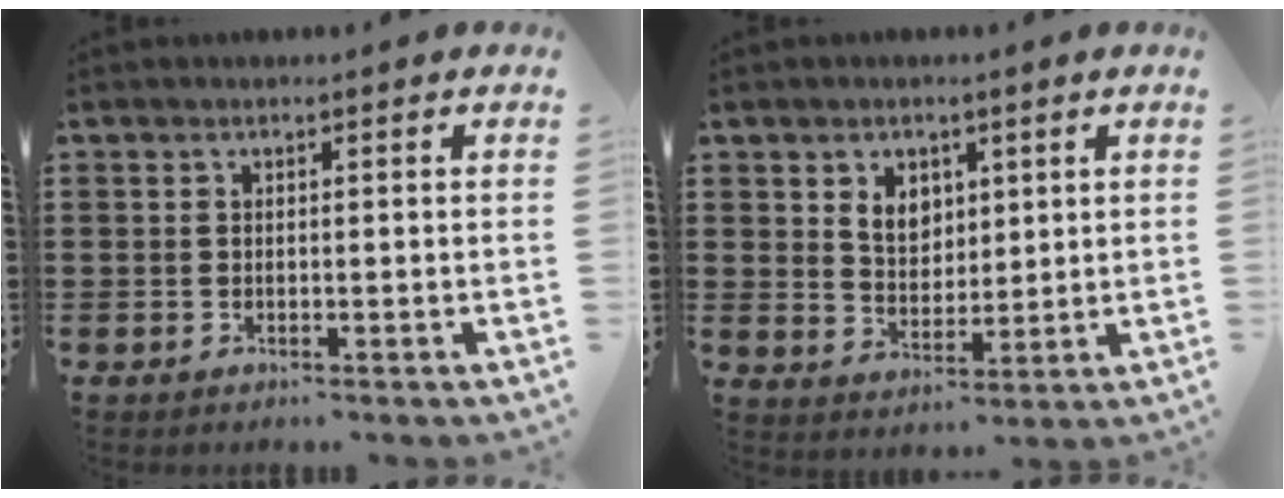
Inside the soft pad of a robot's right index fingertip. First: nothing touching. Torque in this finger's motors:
{"motor_torque": [0.36, -0.28, 0.18, 0.11]}